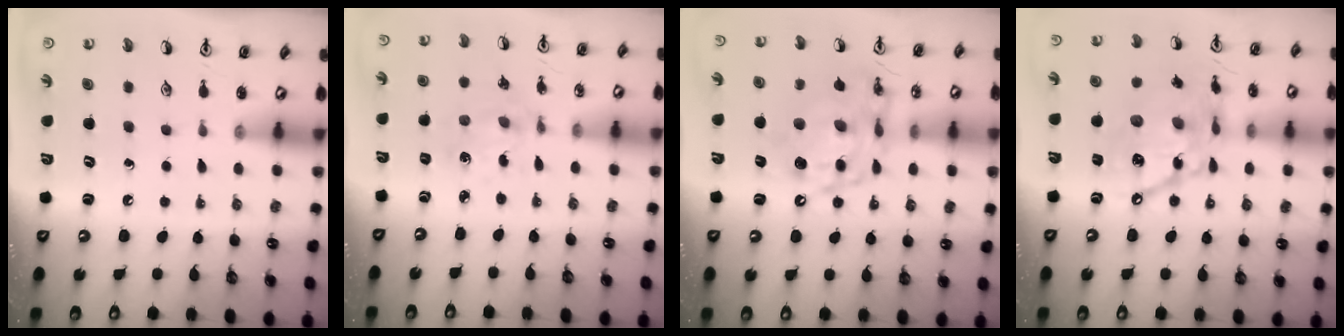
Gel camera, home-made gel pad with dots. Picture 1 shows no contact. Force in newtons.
{"total": 2.0, "press": 2.0, "slide": 0.3}
{"total": 14.2, "press": 14.1, "slide": 1.3}
{"total": 17.7, "press": 17.6, "slide": 1.5}